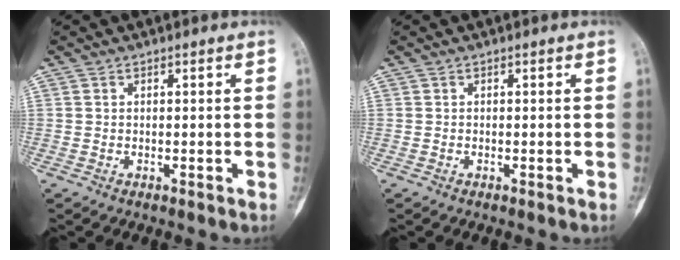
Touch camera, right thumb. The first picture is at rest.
{"total": 0.0}